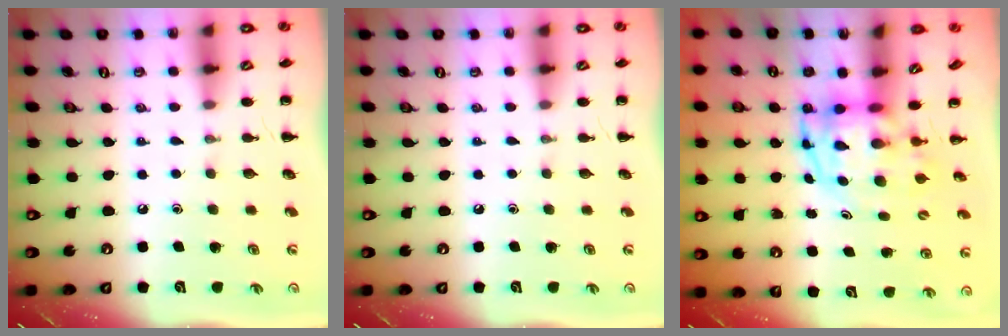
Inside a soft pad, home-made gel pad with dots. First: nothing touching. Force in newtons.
{"total": 0.0}
{"total": 4.1, "press": 4.0, "slide": 0.9}